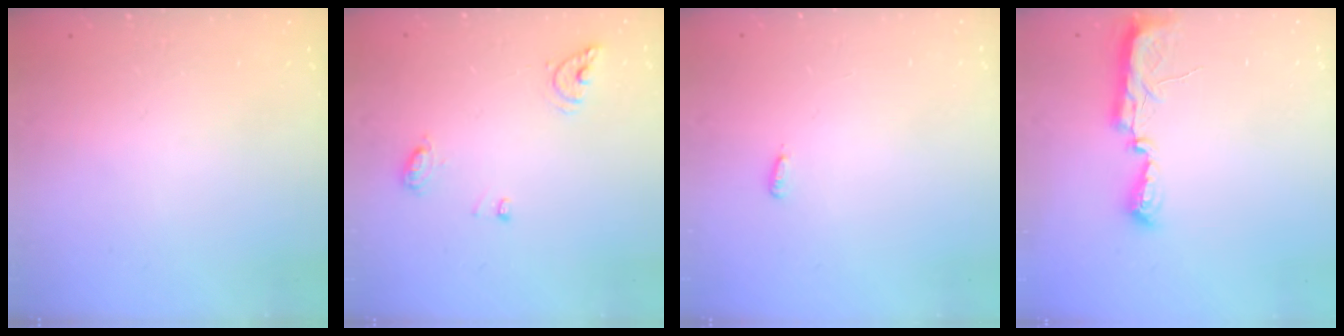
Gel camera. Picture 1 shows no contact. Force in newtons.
{"total": 7.4, "press": 7.3, "slide": 0.9}
{"total": 2.7, "press": 2.6, "slide": 0.9}
{"total": 7.7, "press": 7.7, "slide": 0.7}